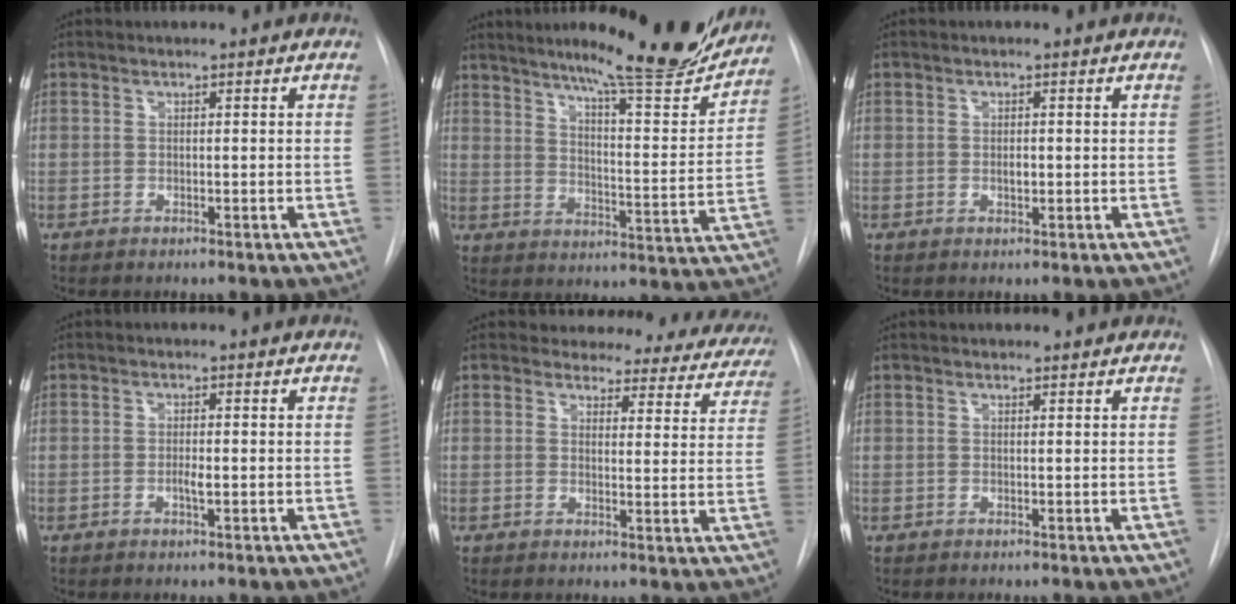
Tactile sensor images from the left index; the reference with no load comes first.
{"total": 19.0, "force": [16.5, 1.4, 9.2], "torque": [-0.127, -0.043, 0.222]}
{"total": 1.0, "force": [0.0, 0.5, 0.9], "torque": [-0.017, 0.000, 0.000]}
{"total": 1.4, "force": [-0.3, 0.3, 1.3], "torque": [-0.026, -0.001, -0.006]}
{"total": 17.6, "force": [16.3, 6.0, 2.8], "torque": [-0.006, -0.053, 0.159]}
{"total": 1.9, "force": [1.8, 0.4, 0.3], "torque": [-0.010, 0.016, 0.023]}